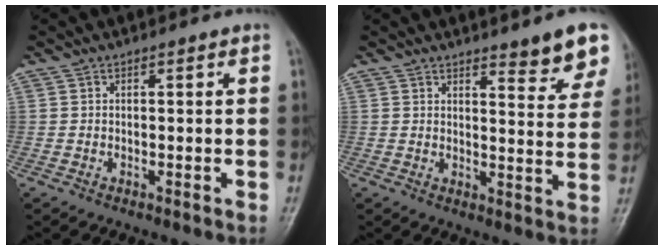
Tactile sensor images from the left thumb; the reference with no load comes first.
{"total": 7.7, "force": [5.7, 1.8, 4.8], "torque": [-0.037, -0.041, 0.069]}